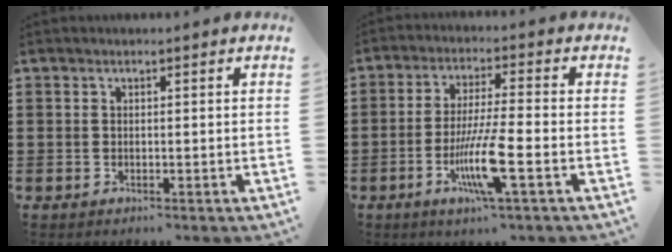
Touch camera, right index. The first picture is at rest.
{"total": 9.1, "force": [-3.4, 0.7, 8.4], "torque": [-0.171, -0.018, -0.067]}